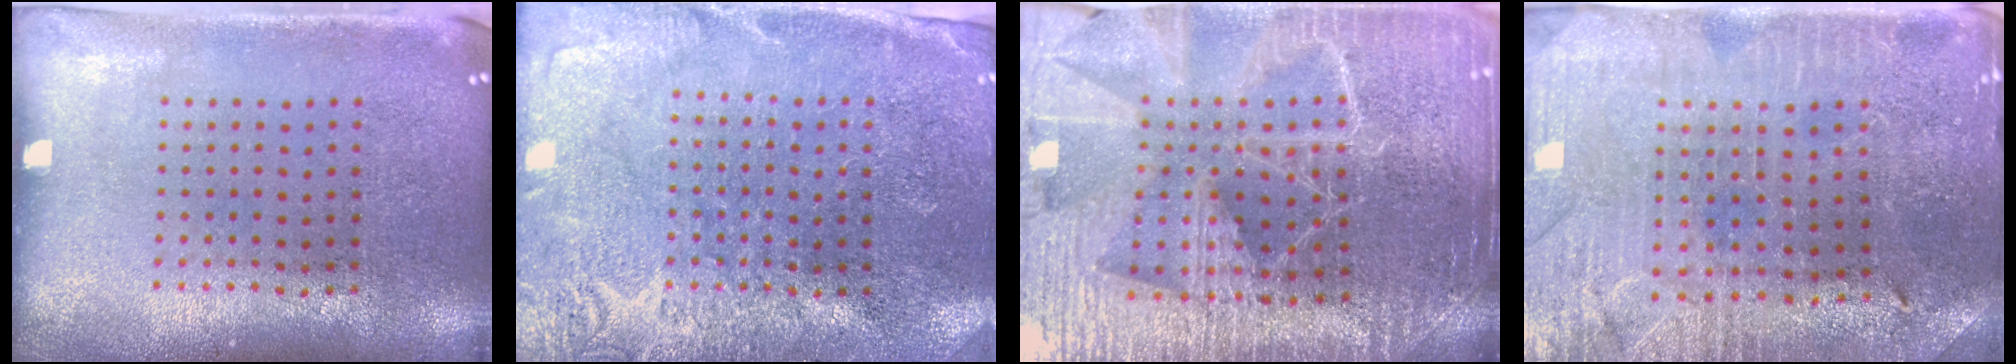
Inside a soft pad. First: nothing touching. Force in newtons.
{"total": 2.8, "press": 2.8, "slide": 0.1}
{"total": 5.1, "press": 4.6, "slide": 2.1}
{"total": 1.5, "press": 1.4, "slide": 0.2}